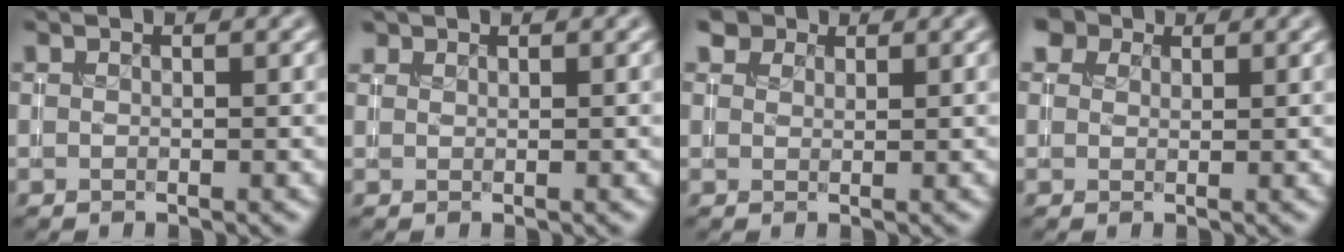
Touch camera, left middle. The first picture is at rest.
{"total": 0.8, "force": [0.7, 0.4, 0.1], "torque": [0.001, -0.001, 0.014]}
{"total": 3.1, "force": [2.3, 1.8, 1.2], "torque": [-0.027, 0.000, 0.034]}
{"total": 4.2, "force": [2.8, 2.6, 1.9], "torque": [-0.045, 0.012, 0.033]}